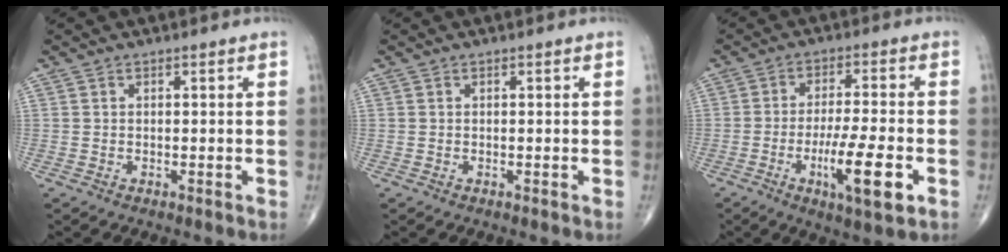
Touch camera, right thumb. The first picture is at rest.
{"total": 0.0}
{"total": 11.5, "force": [-4.0, 2.2, 10.5], "torque": [-0.186, 0.001, -0.066]}